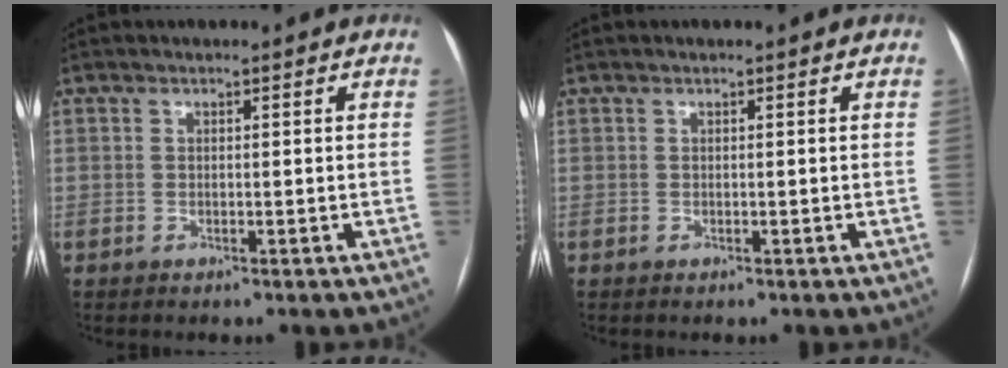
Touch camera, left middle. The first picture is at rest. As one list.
[{"total": 0.0}]